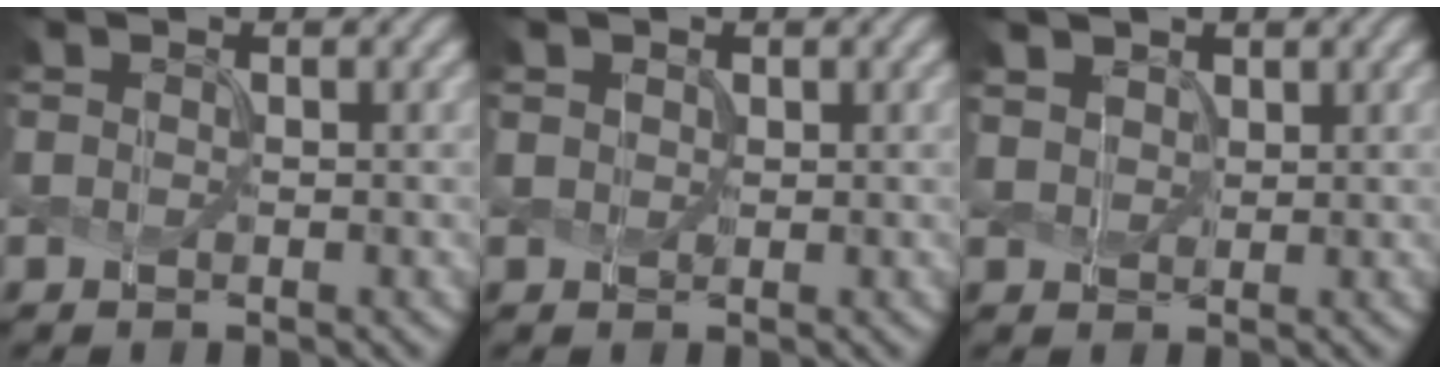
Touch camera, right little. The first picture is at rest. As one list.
[{"total": 0.9, "force": [0.6, 0.6, 0.0], "torque": [0.002, 0.000, 0.015]}, {"total": 1.9, "force": [1.5, 1.1, 0.4], "torque": [-0.019, -0.002, 0.036]}]